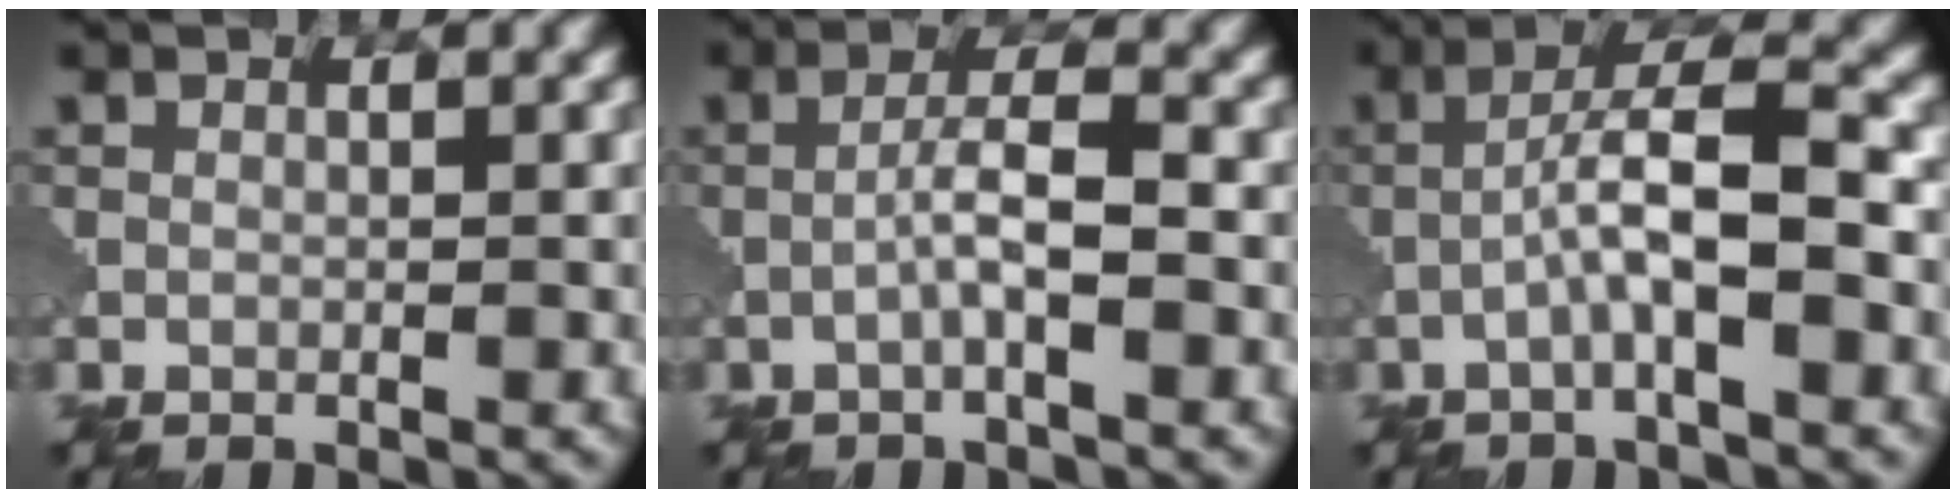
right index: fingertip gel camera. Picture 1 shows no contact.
{"total": 3.5, "force": [-0.9, 0.5, 3.4], "torque": [-0.060, 0.010, -0.023]}
{"total": 6.0, "force": [-1.4, 1.1, 5.7], "torque": [-0.102, 0.020, -0.031]}